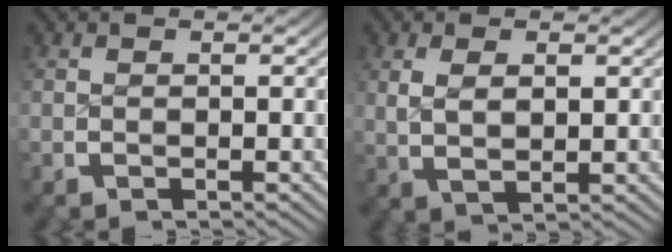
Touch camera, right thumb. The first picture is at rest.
{"total": 2.5, "force": [1.0, 1.1, 2.0], "torque": [-0.038, -0.007, 0.032]}